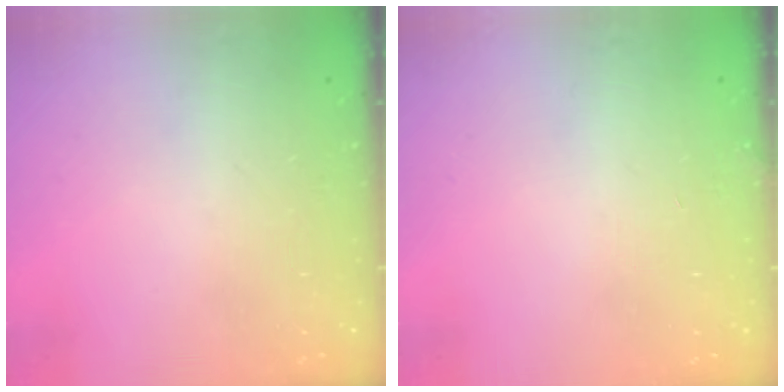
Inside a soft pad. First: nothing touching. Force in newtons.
{"total": 1.7, "press": 1.7, "slide": 0.1}